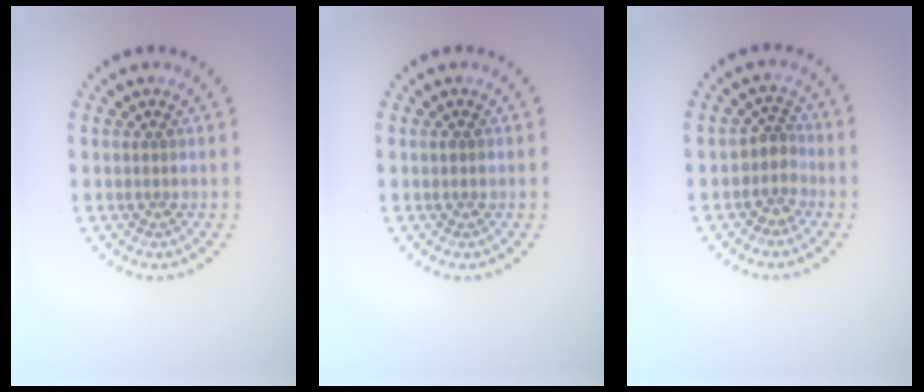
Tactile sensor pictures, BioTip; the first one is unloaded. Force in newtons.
{"total": 0.8, "press": 0.8, "slide": 0.0}
{"total": 2.3, "press": 1.7, "slide": 1.5}